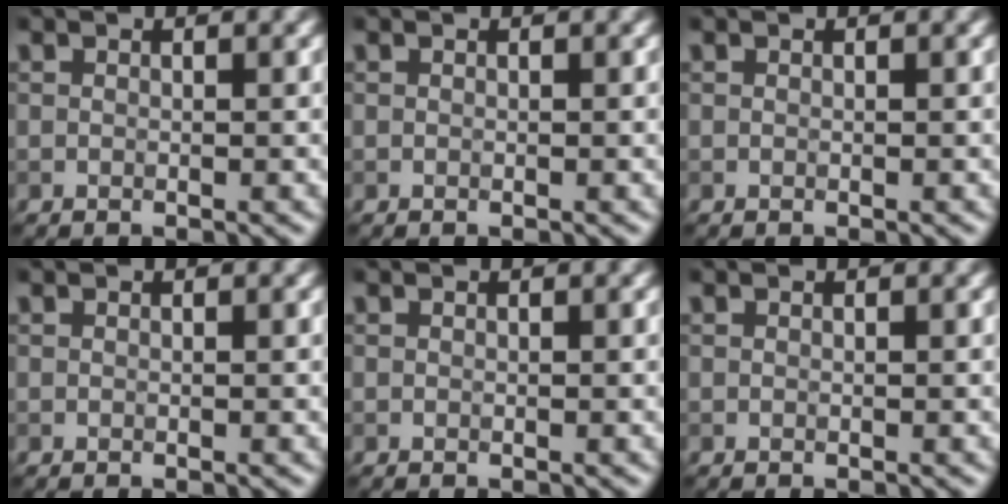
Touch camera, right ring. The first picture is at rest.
{"total": 0.0}
{"total": 0.0}
{"total": 0.0}
{"total": 0.0}
{"total": 0.0}